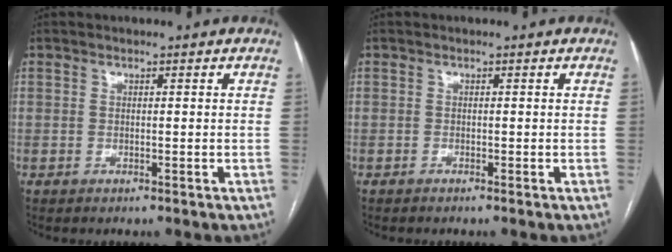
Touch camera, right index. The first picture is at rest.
{"total": 0.0}